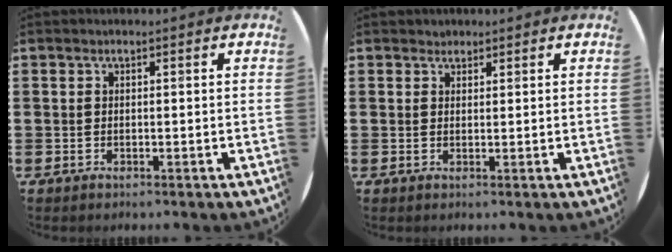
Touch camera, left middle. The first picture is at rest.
{"total": 0.9, "force": [0.9, 0.3, -0.1], "torque": [0.001, 0.002, 0.017]}